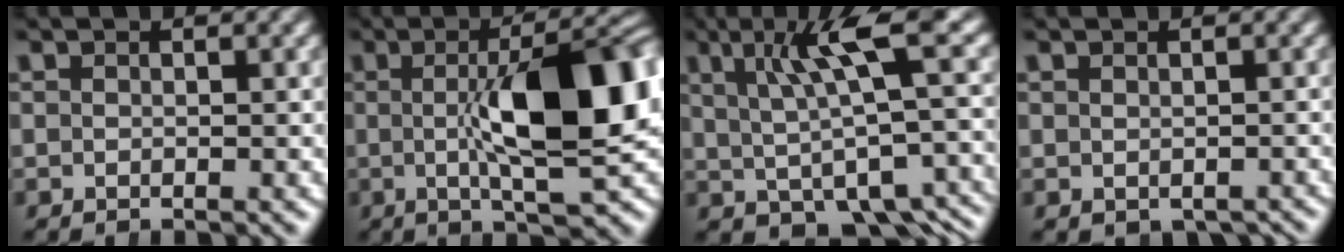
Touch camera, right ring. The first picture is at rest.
{"total": 12.5, "force": [-0.4, 3.6, 11.9], "torque": [-0.161, 0.005, 0.001]}
{"total": 6.7, "force": [-1.4, 2.4, 6.1], "torque": [-0.077, -0.006, -0.007]}
{"total": 1.0, "force": [-0.8, 0.6, 0.2], "torque": [-0.003, -0.012, -0.001]}